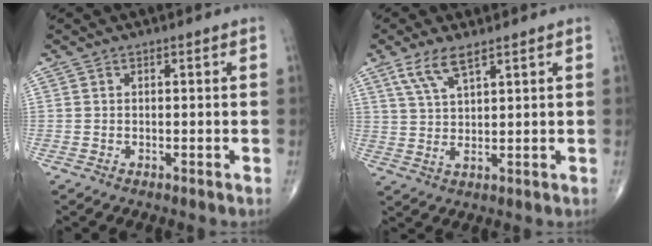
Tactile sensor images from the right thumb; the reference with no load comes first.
{"total": 6.0, "force": [3.7, 1.5, 4.5], "torque": [-0.094, -0.008, 0.079]}